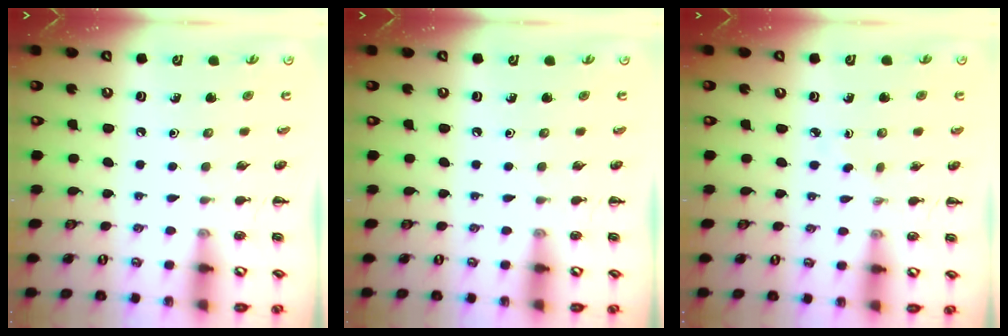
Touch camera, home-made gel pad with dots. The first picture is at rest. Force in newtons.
{"total": 0.0}
{"total": 1.7, "press": 1.5, "slide": 0.8}